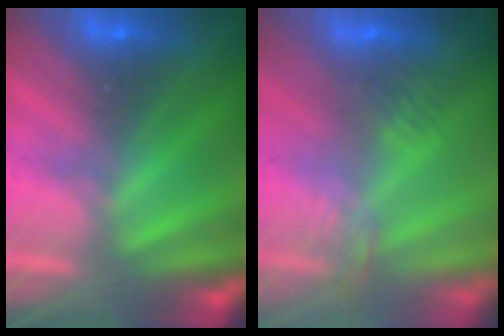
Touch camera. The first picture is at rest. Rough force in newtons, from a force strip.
{"total": 2.9}